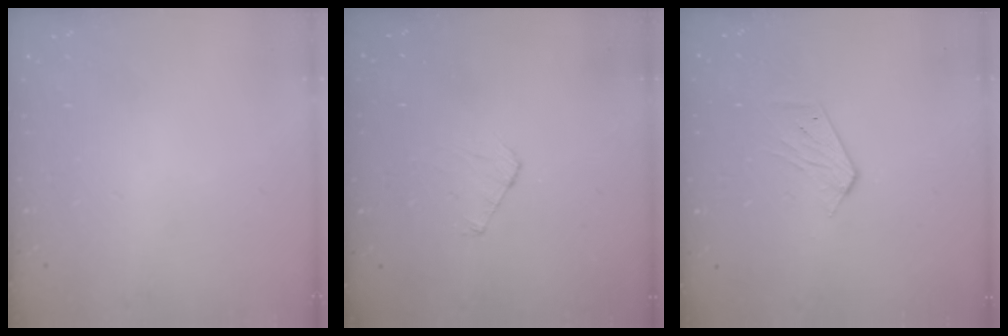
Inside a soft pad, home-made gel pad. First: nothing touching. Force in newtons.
{"total": 4.3, "press": 4.3, "slide": 0.4}
{"total": 4.1, "press": 4.1, "slide": 0.3}